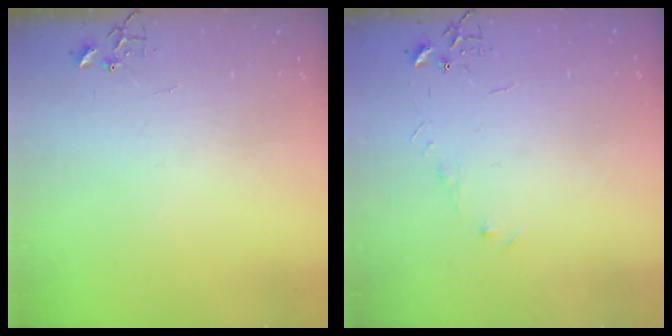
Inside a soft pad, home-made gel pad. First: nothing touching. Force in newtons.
{"total": 3.5, "press": 3.5, "slide": 0.5}